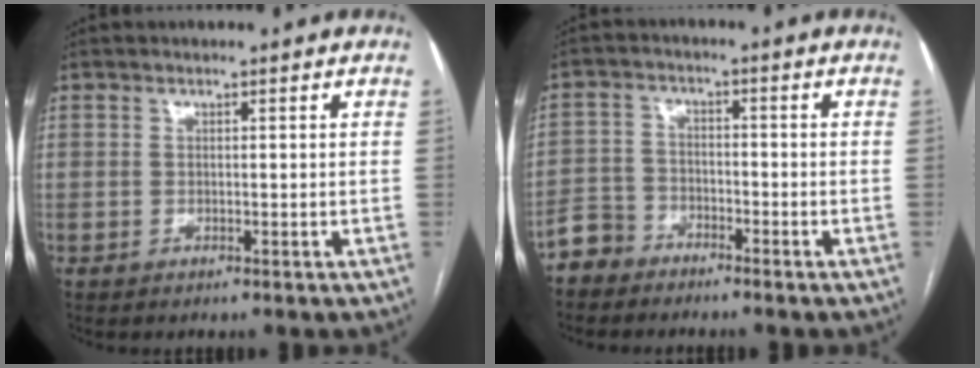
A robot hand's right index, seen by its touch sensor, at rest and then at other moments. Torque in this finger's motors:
{"motor_torque": [-0.35, -0.18, -1.05, -0.21]}